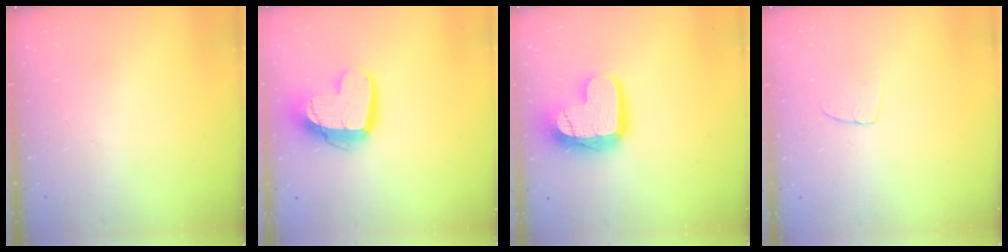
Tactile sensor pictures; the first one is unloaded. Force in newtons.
{"total": 14.6, "press": 14.6, "slide": 1.1}
{"total": 17.3, "press": 17.3, "slide": 1.7}
{"total": 2.9, "press": 2.9, "slide": 0.2}